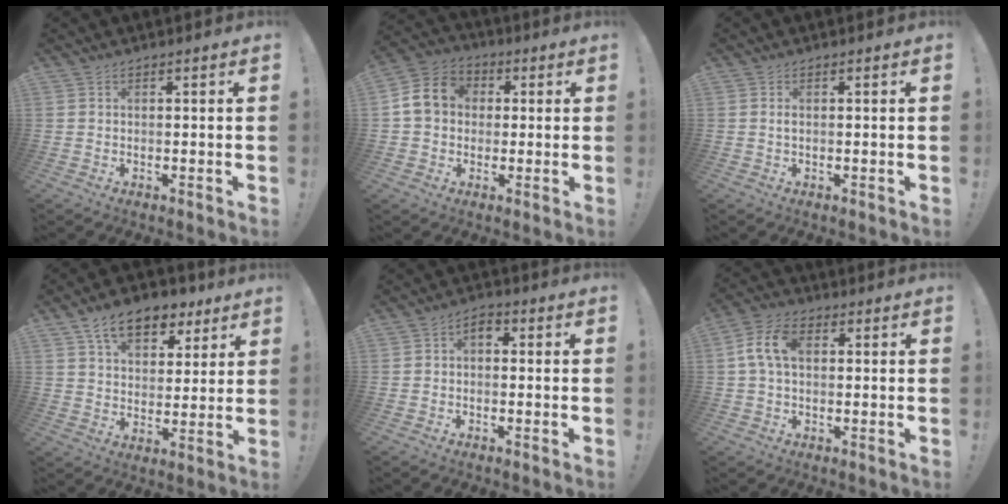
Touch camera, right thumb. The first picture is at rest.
{"total": 10.6, "force": [1.6, 9.0, 5.3], "torque": [-0.089, 0.016, 0.038]}
{"total": 0.7, "force": [0.0, 0.2, 0.7], "torque": [-0.014, 0.001, 0.001]}
{"total": 13.2, "force": [7.8, 7.9, 7.2], "torque": [-0.116, -0.034, 0.143]}
{"total": 2.8, "force": [-0.2, 1.8, 2.2], "torque": [-0.032, 0.003, -0.006]}
{"total": 9.1, "force": [1.5, 5.8, 6.9], "torque": [-0.133, 0.012, 0.030]}